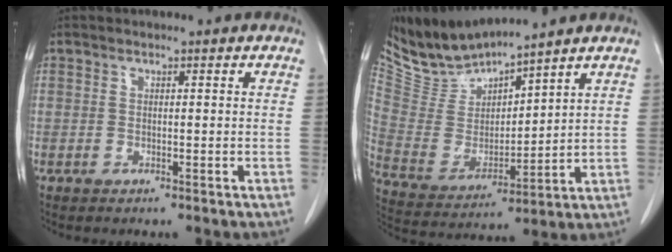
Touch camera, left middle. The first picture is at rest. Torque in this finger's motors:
{"motor_torque": [0.28, -0.31, -0.04, 0.00]}